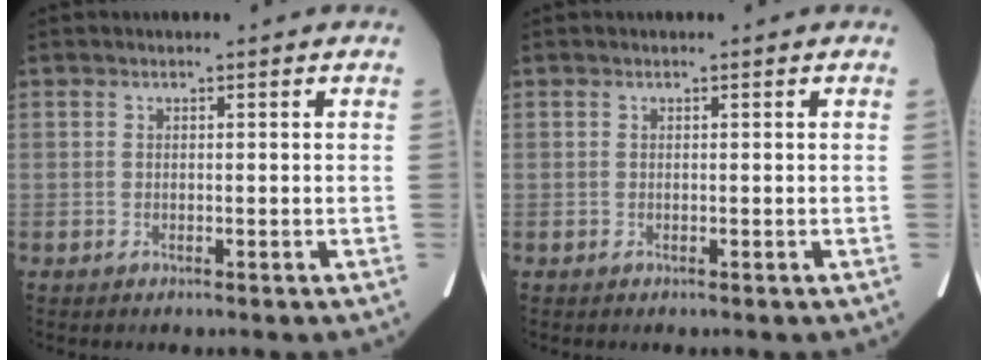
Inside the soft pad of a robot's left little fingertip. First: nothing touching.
{"total": 0.0}